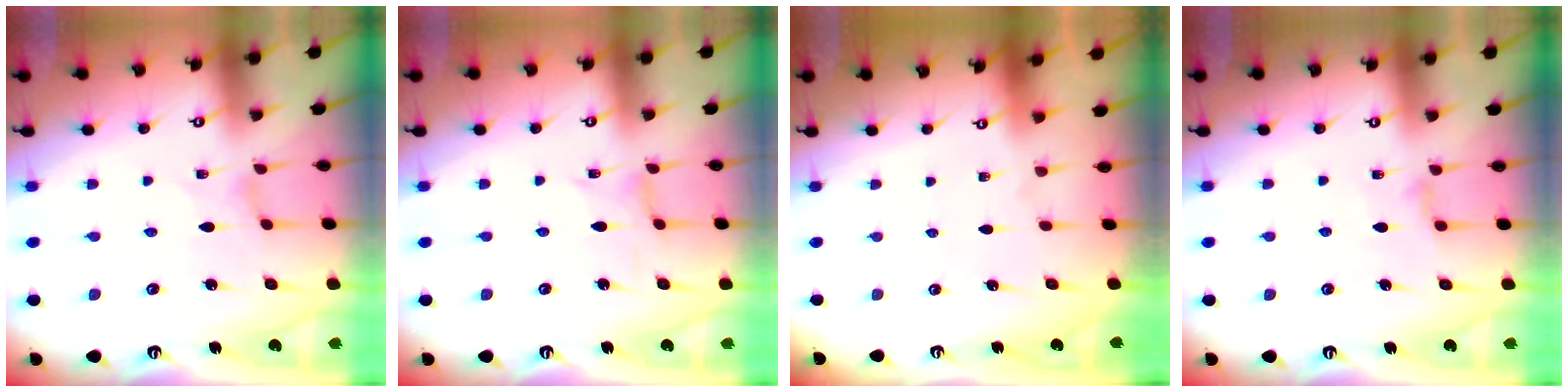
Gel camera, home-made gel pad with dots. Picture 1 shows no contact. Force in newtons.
{"total": 0.0}
{"total": 0.0}
{"total": 3.0, "press": 2.9, "slide": 0.5}